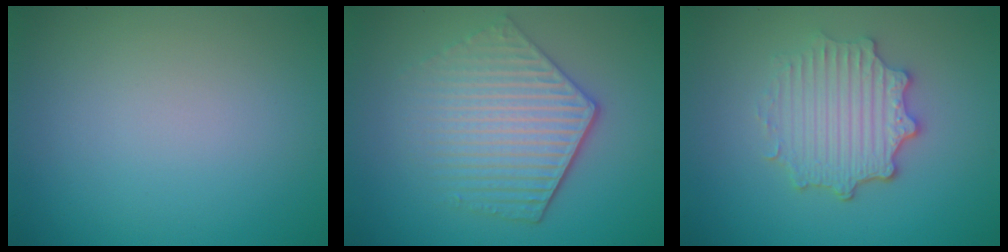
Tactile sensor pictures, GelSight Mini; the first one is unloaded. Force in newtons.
{"total": 5.5, "press": 4.2, "slide": 3.6}
{"total": 4.4, "press": 3.7, "slide": 2.5}